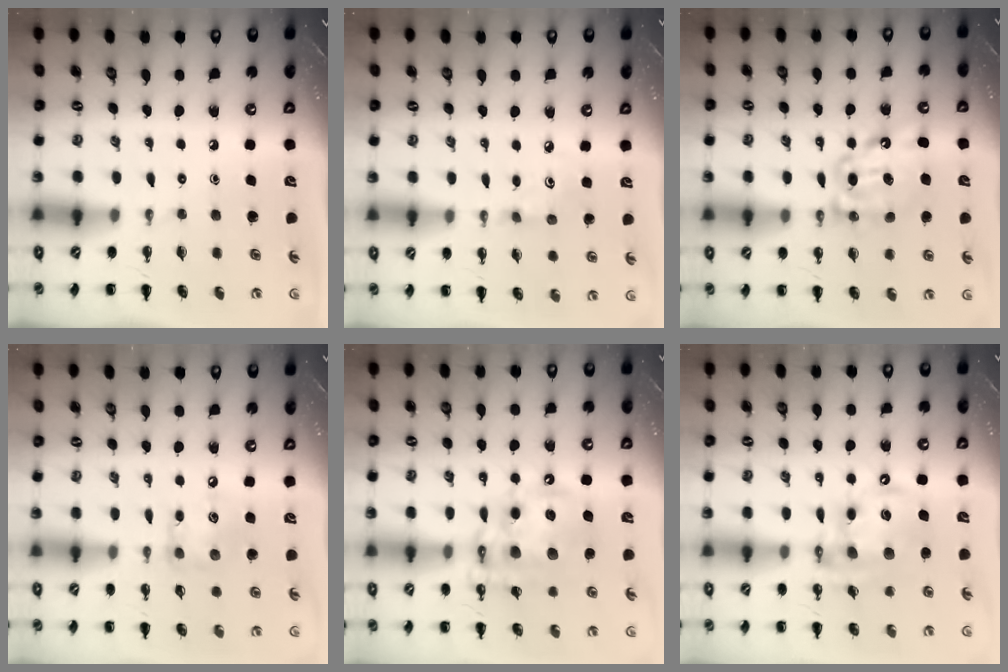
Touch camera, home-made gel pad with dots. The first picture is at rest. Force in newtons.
{"total": 3.7, "press": 3.6, "slide": 1.0}
{"total": 10.7, "press": 10.7, "slide": 0.9}
{"total": 9.0, "press": 9.0, "slide": 0.6}
{"total": 16.2, "press": 15.8, "slide": 3.4}
{"total": 13.3, "press": 12.9, "slide": 3.4}